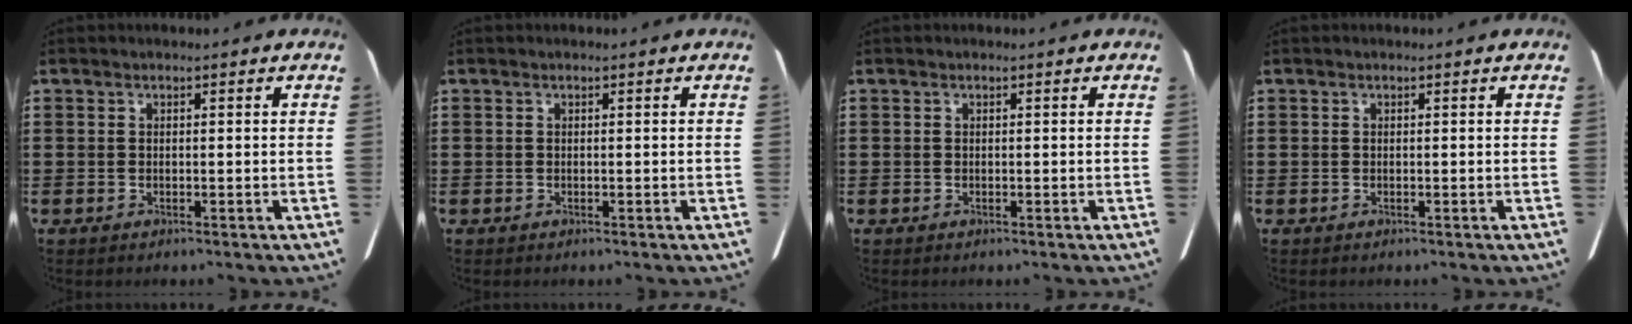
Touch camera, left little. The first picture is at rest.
{"total": 0.0}
{"total": 0.0}
{"total": 0.0}